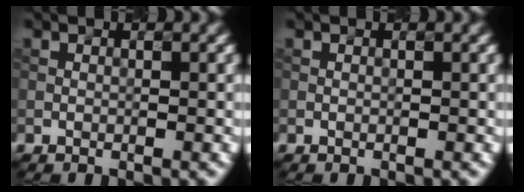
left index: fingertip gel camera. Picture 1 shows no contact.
{"total": 0.0}